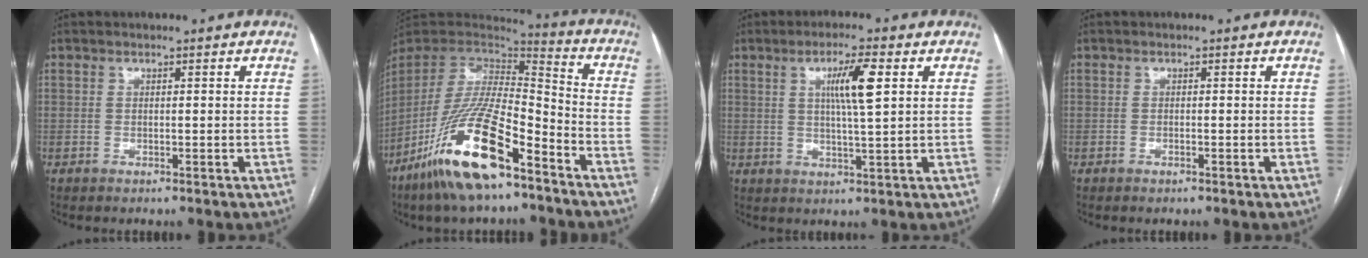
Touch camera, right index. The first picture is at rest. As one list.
[{"total": 20.7, "force": [-12.9, 4.7, 15.5], "torque": [-0.326, -0.031, -0.239]}, {"total": 6.8, "force": [2.1, 0.2, 6.5], "torque": [-0.116, 0.001, 0.036]}, {"total": 0.0}]